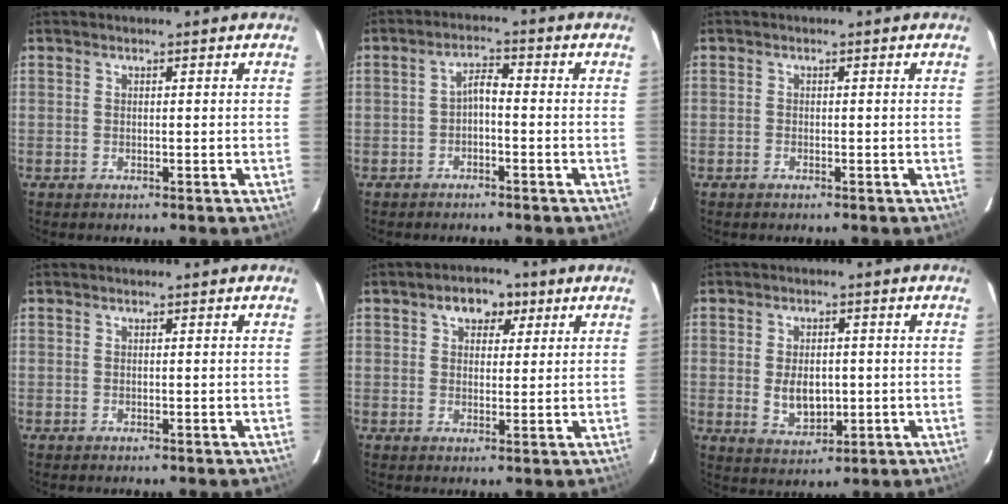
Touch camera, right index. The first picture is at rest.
{"total": 2.7, "force": [-1.4, 1.0, 2.1], "torque": [-0.042, 0.011, -0.024]}
{"total": 0.7, "force": [-0.6, 0.4, 0.1], "torque": [-0.004, 0.001, -0.013]}
{"total": 0.0}
{"total": 6.0, "force": [2.9, 4.0, 3.3], "torque": [-0.049, 0.018, 0.042]}
{"total": 6.7, "force": [-0.5, 4.3, 5.1], "torque": [-0.094, -0.004, 0.001]}